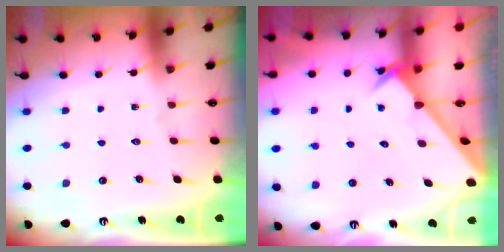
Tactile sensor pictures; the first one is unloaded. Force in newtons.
{"total": 2.4, "press": 2.4, "slide": 0.2}